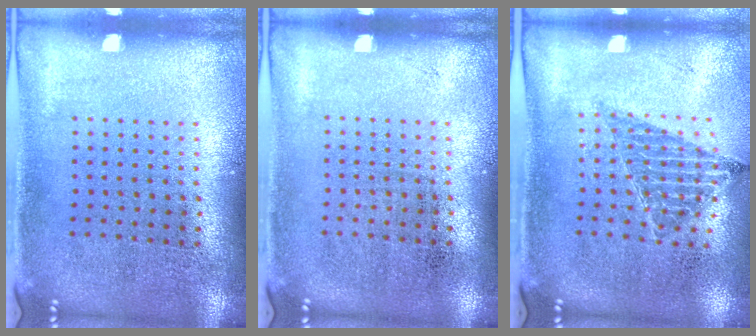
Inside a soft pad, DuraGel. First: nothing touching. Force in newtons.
{"total": 0.0}
{"total": 0.9, "press": 0.9, "slide": 0.1}